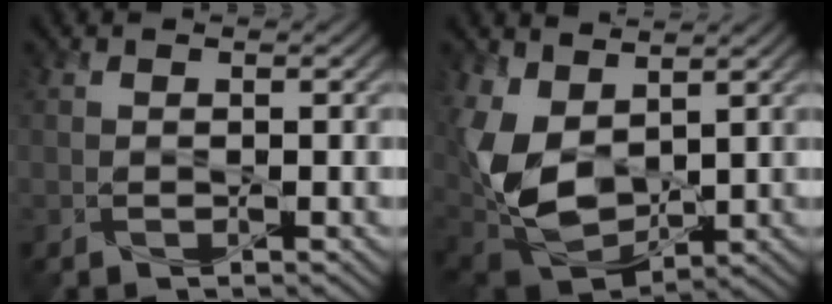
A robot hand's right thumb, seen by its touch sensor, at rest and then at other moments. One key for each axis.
{"total": 11.0, "fx": 2.7, "fy": 7.0, "fz": 8.1, "tx": -0.216, "ty": -0.005, "tz": 0.056}